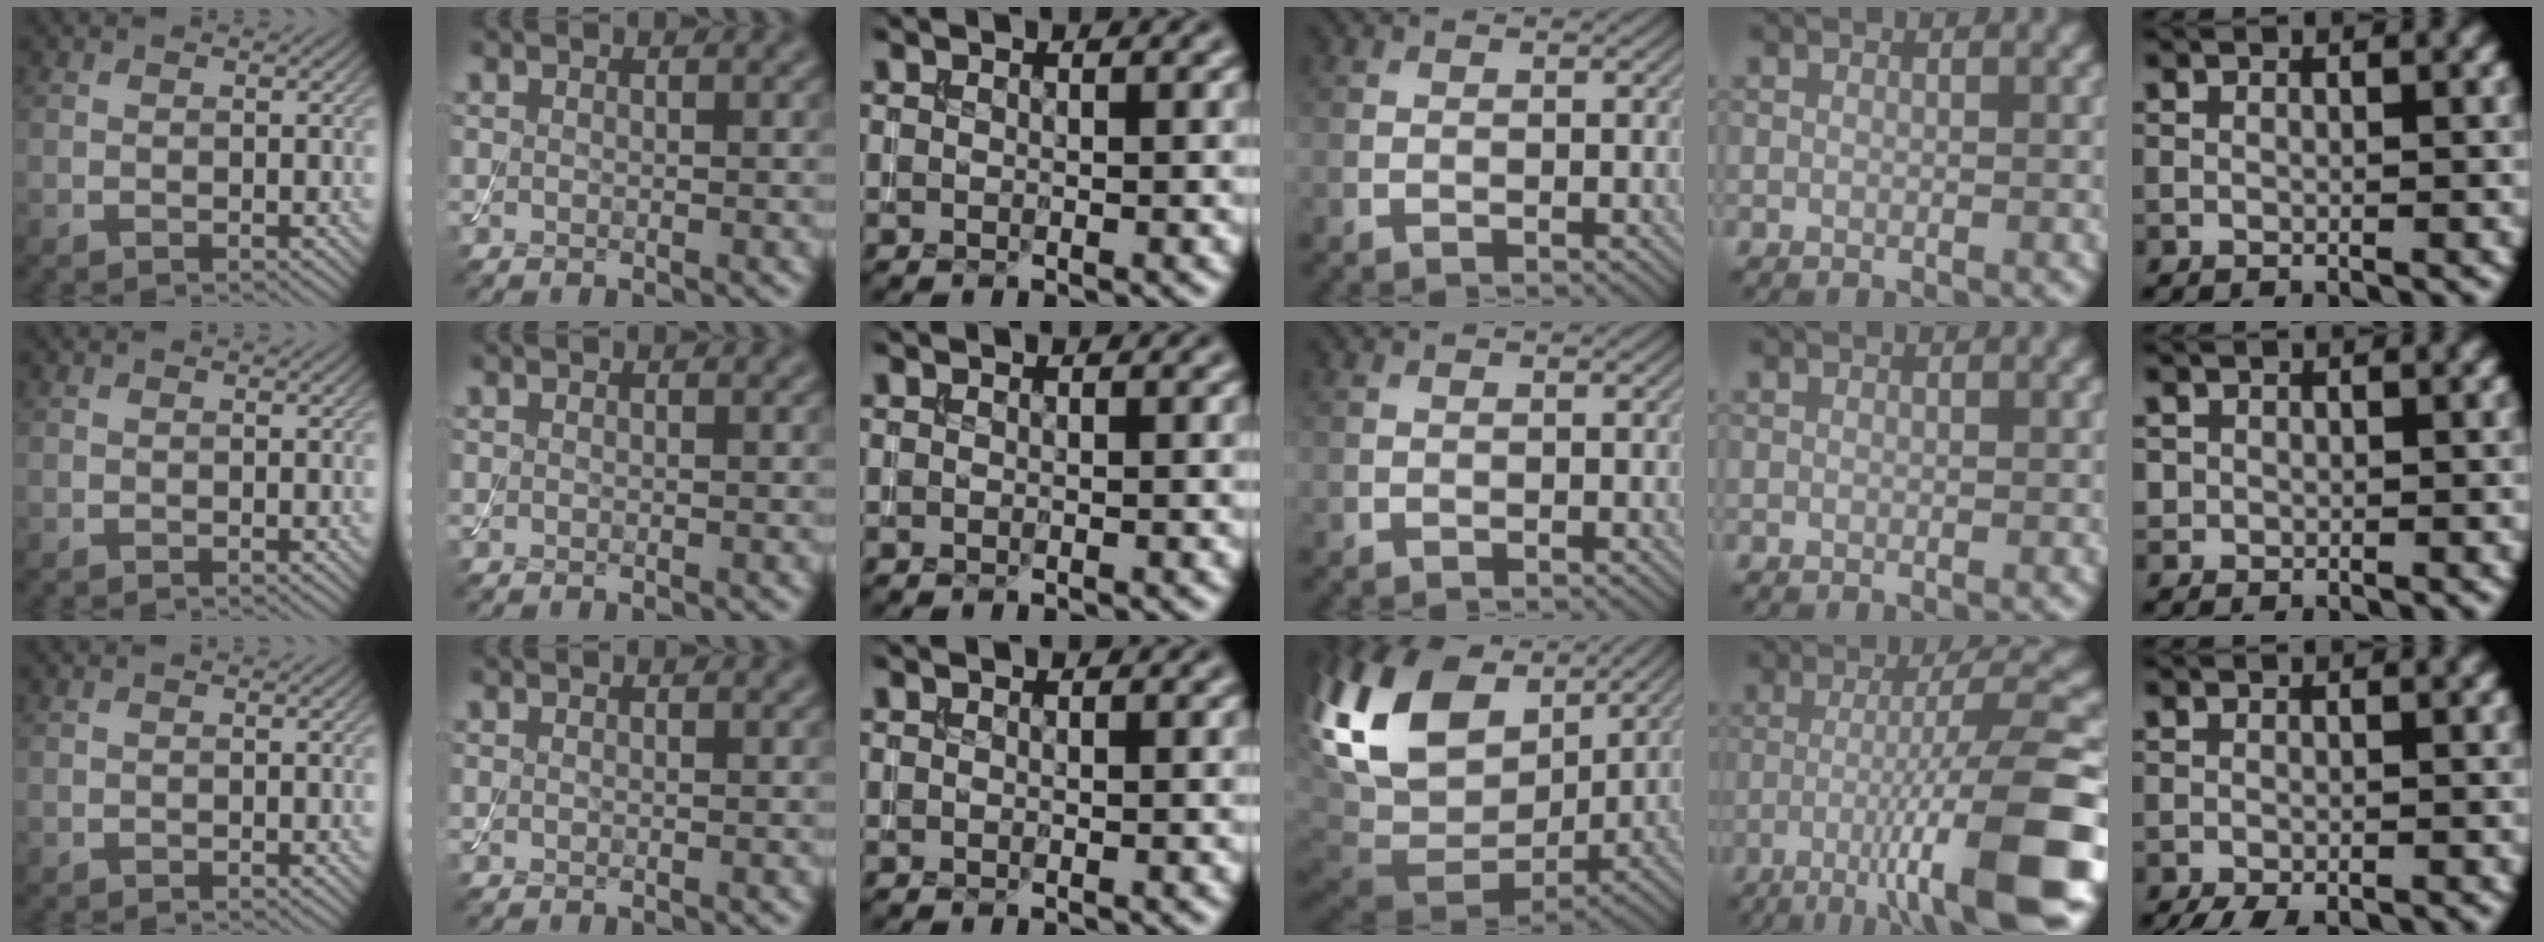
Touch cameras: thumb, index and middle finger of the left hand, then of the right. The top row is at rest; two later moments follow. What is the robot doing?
{"motion": "assemble", "object": "toy tower of hanoi"}